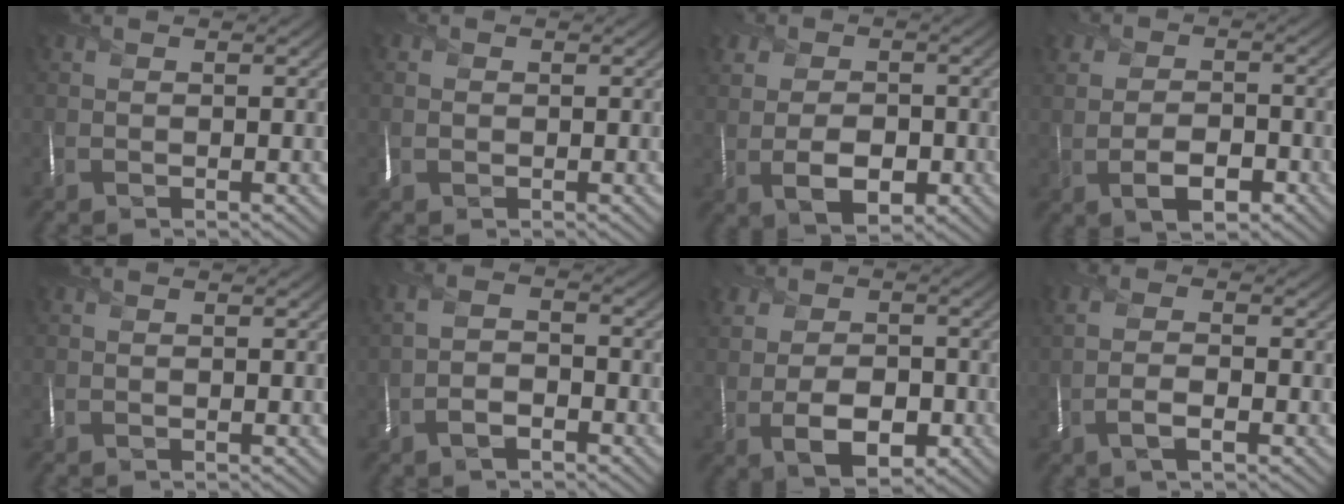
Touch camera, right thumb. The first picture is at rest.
{"total": 1.0, "force": [0.1, 0.9, 0.5], "torque": [-0.009, 0.000, 0.002]}
{"total": 7.4, "force": [-0.7, 5.5, 5.0], "torque": [-0.074, 0.004, -0.027]}
{"total": 6.2, "force": [-1.6, 4.2, 4.2], "torque": [-0.068, -0.006, -0.032]}
{"total": 0.0}
{"total": 4.2, "force": [-2.1, 1.9, 3.1], "torque": [-0.063, 0.003, -0.048]}
{"total": 8.2, "force": [-1.4, 5.8, 5.6], "torque": [-0.082, -0.001, -0.033]}
{"total": 3.4, "force": [-1.1, 1.3, 2.9], "torque": [-0.066, 0.000, -0.028]}